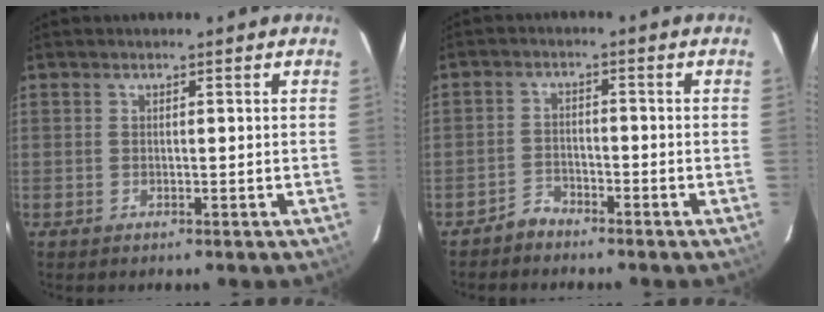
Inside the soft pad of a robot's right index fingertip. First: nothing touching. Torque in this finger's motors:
{"motor_torque": [-0.06, -0.14, -0.33, -0.17]}